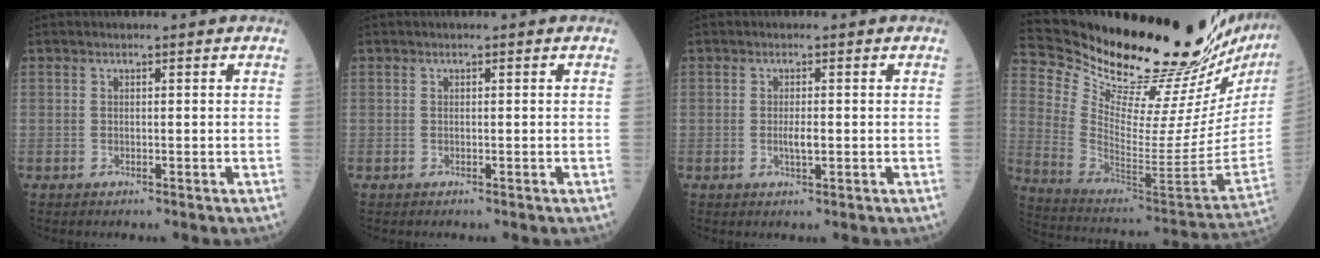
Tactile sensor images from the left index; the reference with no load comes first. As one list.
[{"total": 0.0}, {"total": 1.8, "force": [-0.2, 0.4, 1.7], "torque": [-0.034, -0.001, -0.003]}, {"total": 32.3, "force": [28.3, 3.0, 15.2], "torque": [-0.252, -0.134, 0.398]}]